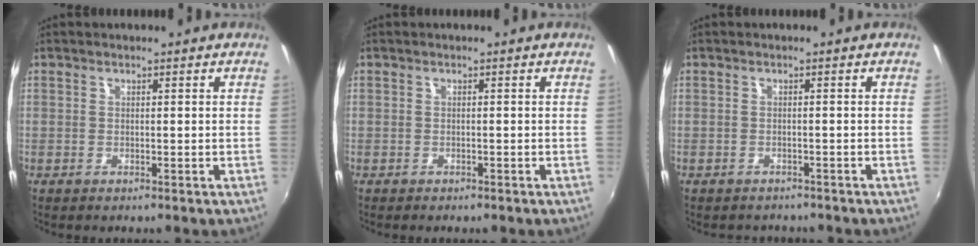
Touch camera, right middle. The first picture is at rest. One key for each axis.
{"total": 1.0, "fx": -0.8, "fy": 0.5, "fz": 0.2, "tx": -0.010, "ty": -0.003, "tz": -0.012}
{"total": 2.7, "fx": -2.4, "fy": 1.2, "fz": 0.4, "tx": -0.015, "ty": -0.013, "tz": -0.031}